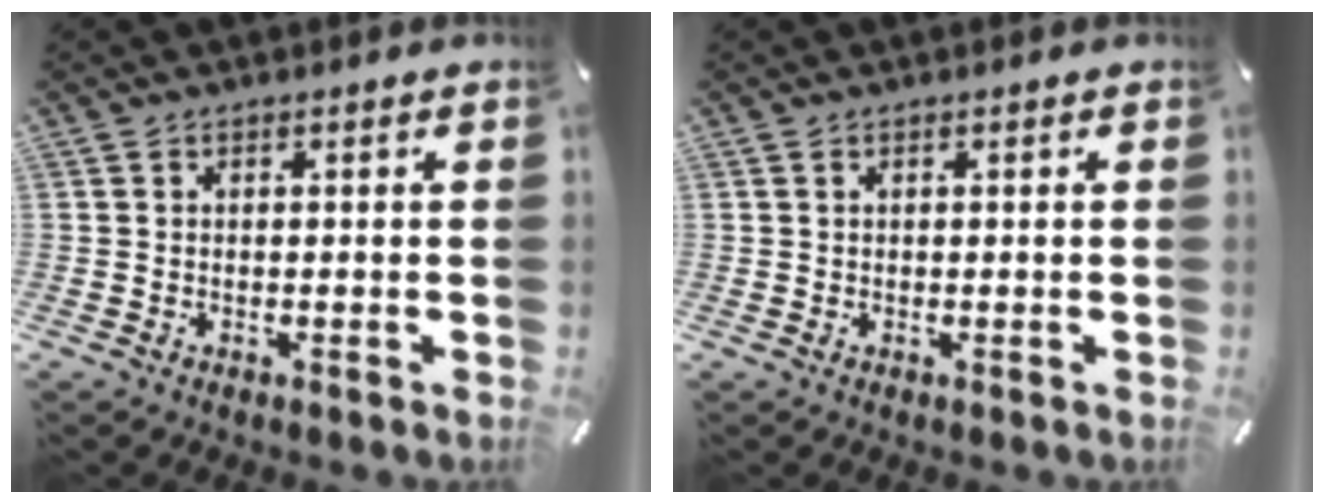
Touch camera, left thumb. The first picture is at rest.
{"total": 0.0}